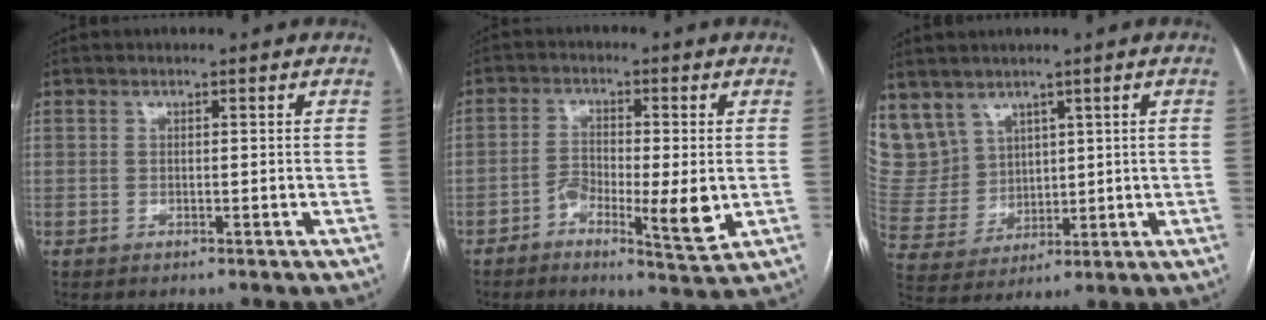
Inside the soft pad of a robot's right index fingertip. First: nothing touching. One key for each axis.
{"total": 7.1, "fx": -2.0, "fy": 1.8, "fz": 6.6, "tx": -0.113, "ty": -0.002, "tz": -0.031}
{"total": 10.7, "fx": 6.6, "fy": 8.2, "fz": 1.6, "tx": -0.060, "ty": 0.038, "tz": 0.163}